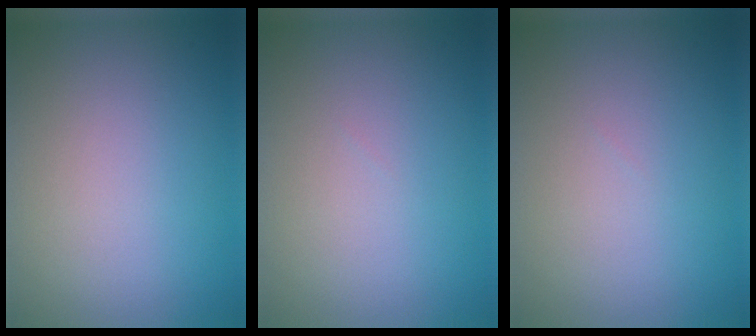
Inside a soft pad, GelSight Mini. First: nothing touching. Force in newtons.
{"total": 0.0}
{"total": 0.0}